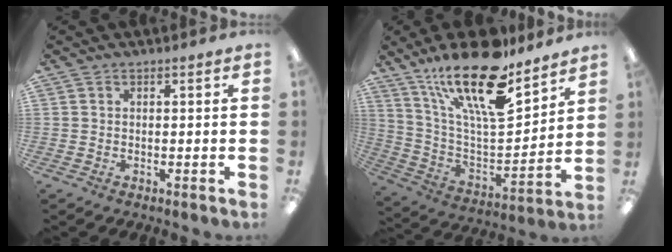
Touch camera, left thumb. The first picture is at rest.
{"total": 23.9, "force": [16.8, 7.6, 15.3], "torque": [-0.280, -0.103, 0.285]}